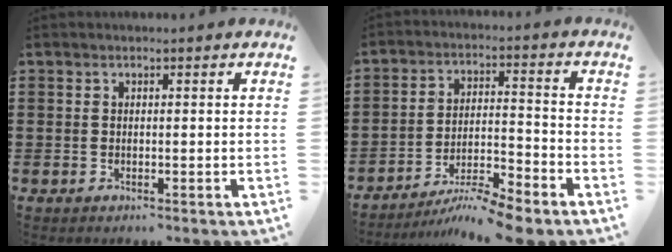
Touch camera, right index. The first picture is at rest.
{"total": 6.9, "force": [-6.2, 0.0, 3.0], "torque": [-0.052, 0.001, -0.121]}